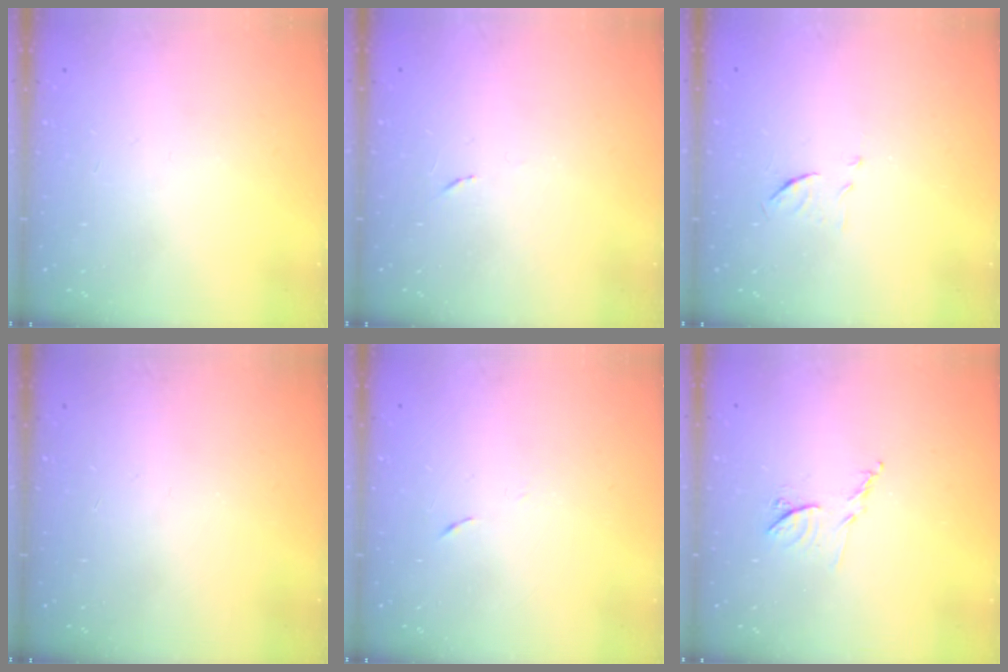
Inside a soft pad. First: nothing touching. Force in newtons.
{"total": 3.5, "press": 3.3, "slide": 1.2}
{"total": 5.9, "press": 5.9, "slide": 0.5}
{"total": 0.0}
{"total": 4.0, "press": 3.6, "slide": 1.7}
{"total": 7.7, "press": 7.7, "slide": 0.5}